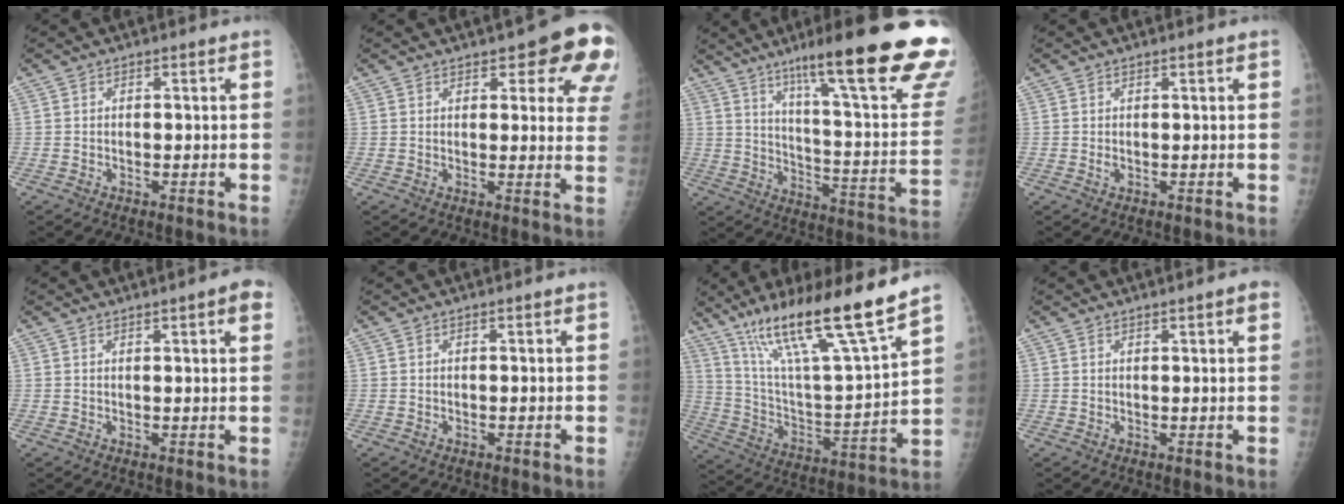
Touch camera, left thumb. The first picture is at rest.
{"total": 13.0, "force": [7.6, 5.1, 9.2], "torque": [-0.063, -0.032, 0.075]}
{"total": 31.7, "force": [20.2, 4.3, 24.1], "torque": [-0.265, -0.075, 0.290]}
{"total": 0.8, "force": [0.2, 0.4, 0.7], "torque": [-0.012, 0.002, 0.008]}
{"total": 3.9, "force": [2.2, 0.5, 3.2], "torque": [-0.035, -0.006, 0.026]}
{"total": 0.0}
{"total": 22.3, "force": [15.5, 1.7, 15.9], "torque": [-0.253, -0.064, 0.278]}
{"total": 2.5, "force": [1.5, 0.3, 2.0], "torque": [-0.027, -0.006, 0.020]}